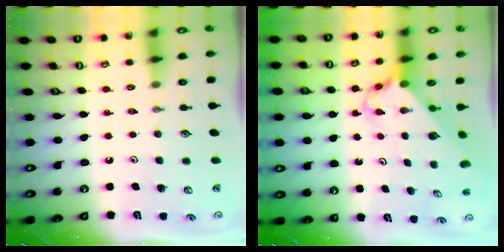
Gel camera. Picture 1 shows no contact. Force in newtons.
{"total": 2.7, "press": 2.7, "slide": 0.2}